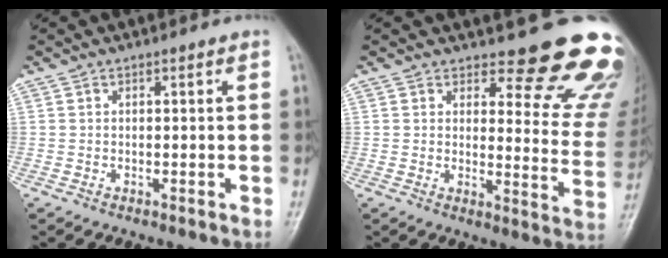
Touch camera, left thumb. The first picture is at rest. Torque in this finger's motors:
{"motor_torque": [0.62, 0.35, 0.64, -0.49, 0.07]}